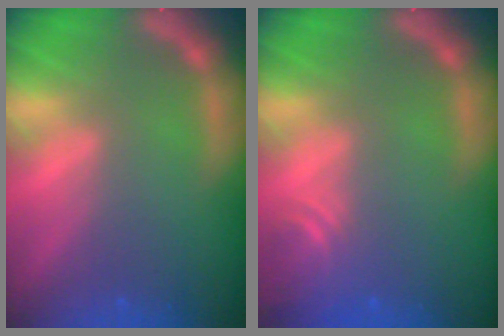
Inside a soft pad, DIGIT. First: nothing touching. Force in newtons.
{"total": 3.0}